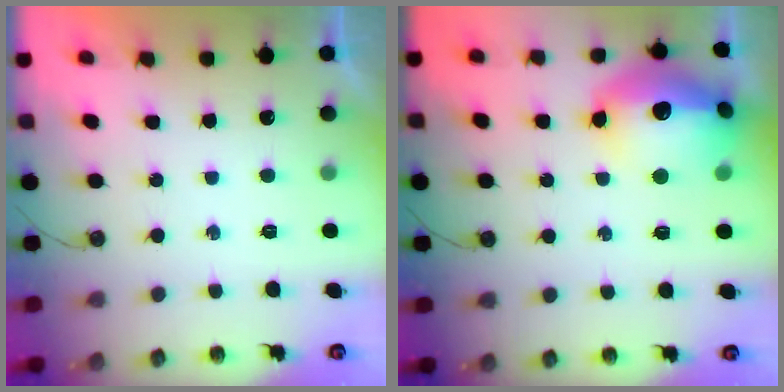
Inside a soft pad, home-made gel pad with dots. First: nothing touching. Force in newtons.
{"total": 20.6, "press": 20.6, "slide": 1.5}